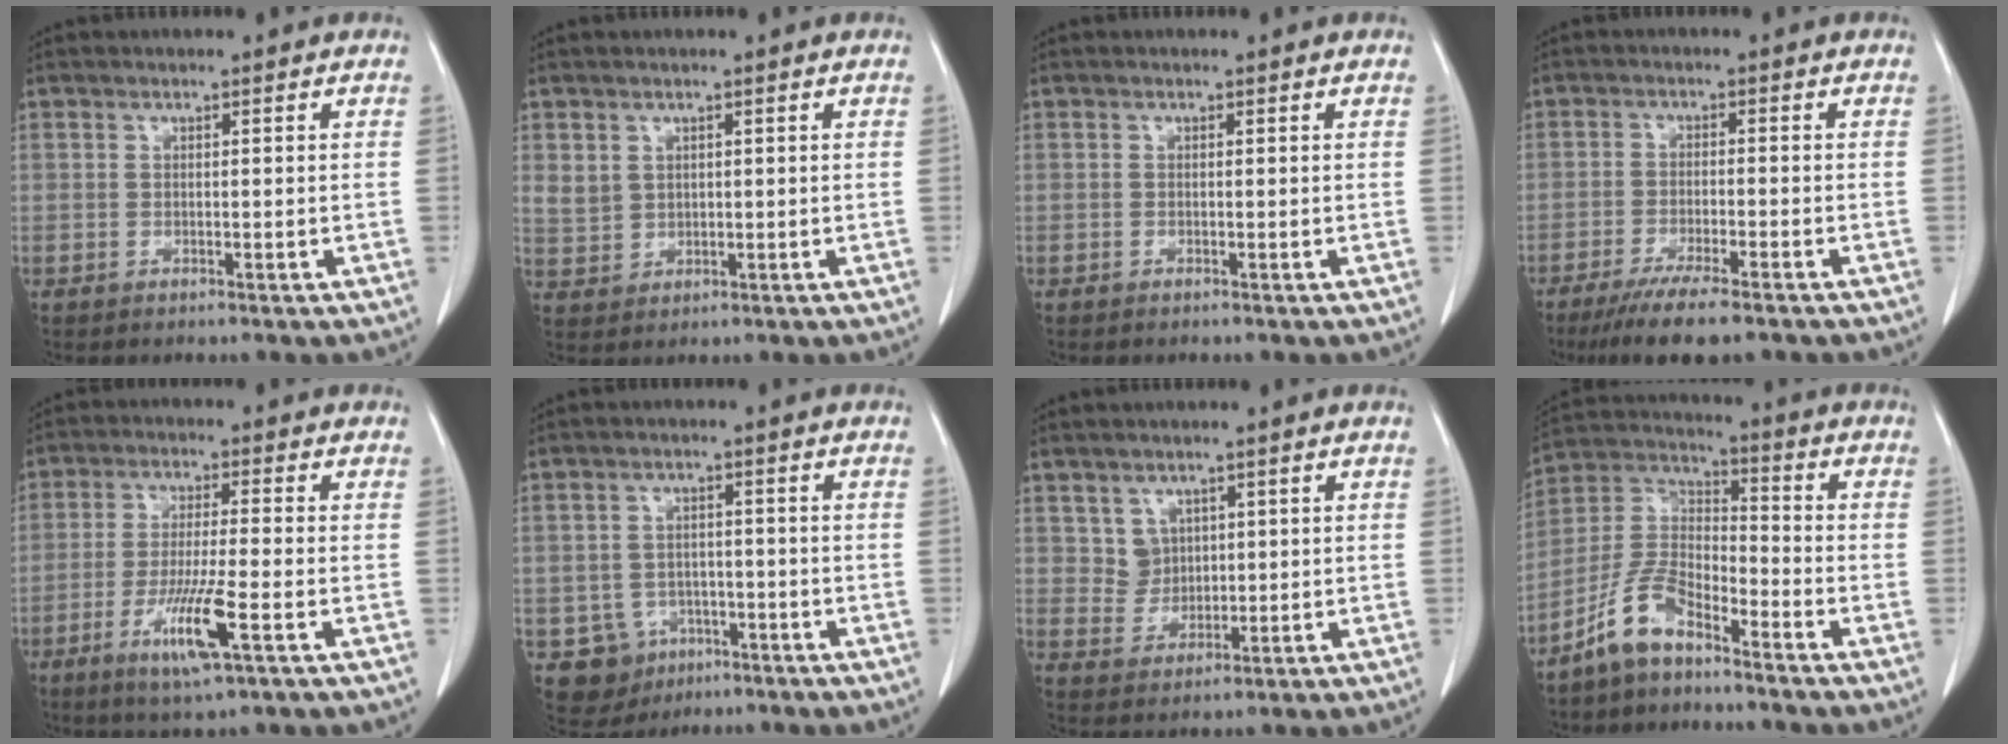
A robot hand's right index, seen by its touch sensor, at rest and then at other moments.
{"total": 6.8, "force": [2.3, 6.1, 1.6], "torque": [-0.044, 0.015, 0.066]}
{"total": 0.0}
{"total": 8.8, "force": [-6.7, 0.8, 5.6], "torque": [-0.086, -0.020, -0.106]}
{"total": 8.5, "force": [-3.6, 0.1, 7.7], "torque": [-0.148, -0.019, -0.064]}
{"total": 6.2, "force": [-2.6, 5.5, 0.9], "torque": [-0.014, 0.012, -0.029]}
{"total": 3.6, "force": [1.6, 3.1, 0.5], "torque": [-0.008, 0.003, 0.036]}
{"total": 8.8, "force": [-6.7, 3.1, 4.8], "torque": [-0.111, 0.016, -0.136]}